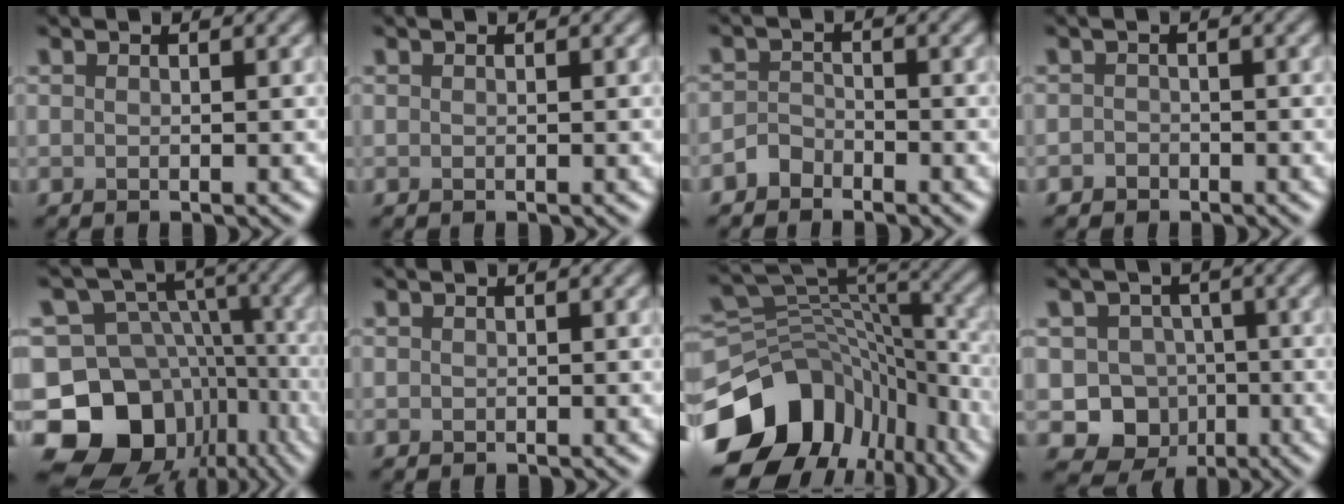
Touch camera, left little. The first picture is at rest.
{"total": 0.0}
{"total": 1.6, "force": [-1.3, 0.9, 0.2], "torque": [-0.001, 0.009, -0.029]}
{"total": 1.0, "force": [-0.7, 0.7, 0.0], "torque": [0.006, 0.000, -0.013]}
{"total": 14.0, "force": [-6.3, 10.9, 6.0], "torque": [-0.117, 0.016, -0.097]}
{"total": 0.0}
{"total": 13.6, "force": [-6.7, 10.2, 6.1], "torque": [-0.146, -0.010, -0.102]}
{"total": 6.6, "force": [-1.9, 6.1, 1.7], "torque": [0.004, -0.003, -0.053]}